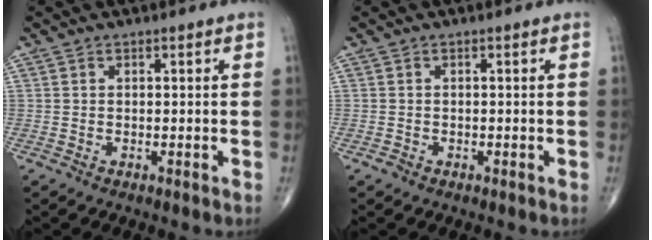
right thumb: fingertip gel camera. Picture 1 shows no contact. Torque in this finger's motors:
{"motor_torque": [-0.06, 0.20, -0.25, -0.12, -0.01]}